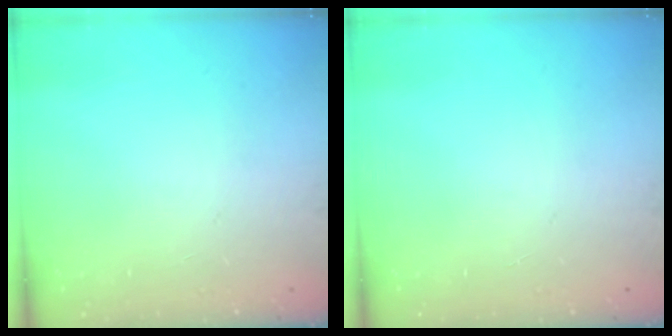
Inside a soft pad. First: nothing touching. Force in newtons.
{"total": 0.0}